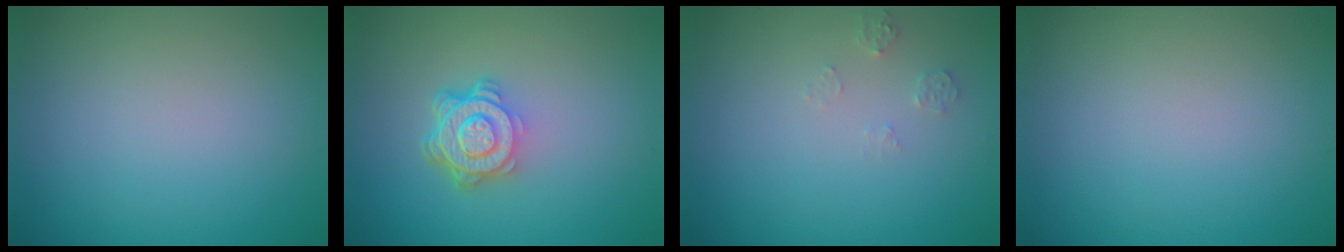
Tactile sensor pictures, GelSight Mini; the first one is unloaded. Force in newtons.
{"total": 4.6, "press": 3.3, "slide": 3.2}
{"total": 1.1, "press": 1.1, "slide": 0.1}
{"total": 0.0}